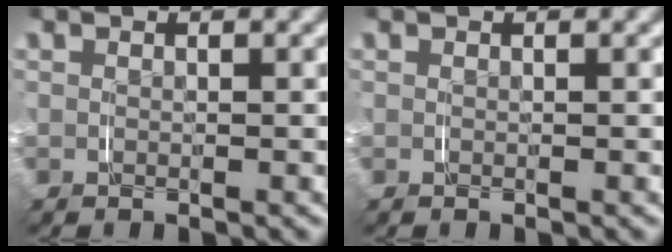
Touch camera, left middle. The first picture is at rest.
{"total": 0.0}